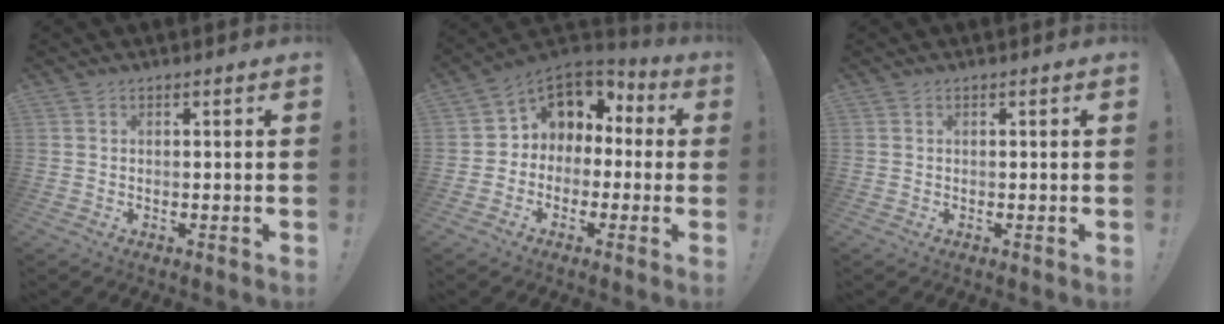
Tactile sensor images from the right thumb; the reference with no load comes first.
{"total": 7.1, "force": [1.2, 6.7, 2.2], "torque": [-0.020, -0.015, 0.028]}
{"total": 0.0}